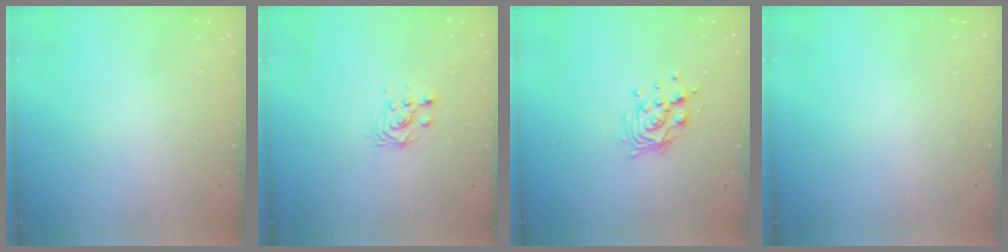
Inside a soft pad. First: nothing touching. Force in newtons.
{"total": 2.8, "press": 2.5, "slide": 1.3}
{"total": 10.5, "press": 10.5, "slide": 0.6}
{"total": 0.0}